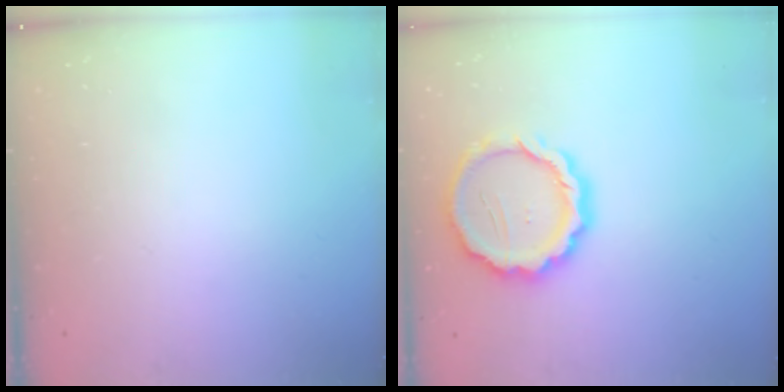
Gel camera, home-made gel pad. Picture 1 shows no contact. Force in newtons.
{"total": 14.6, "press": 14.3, "slide": 3.0}